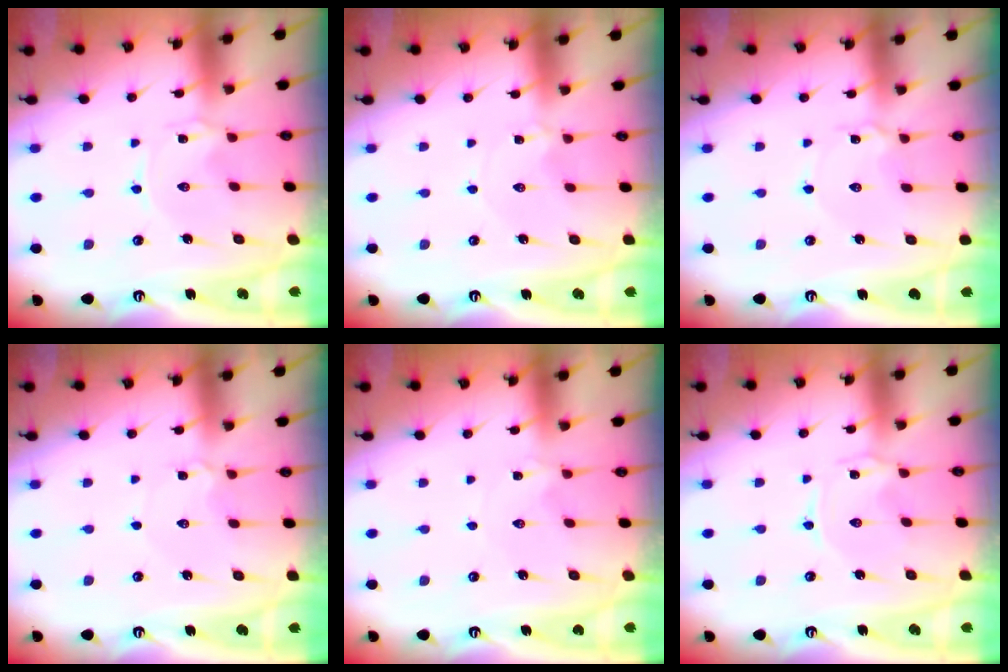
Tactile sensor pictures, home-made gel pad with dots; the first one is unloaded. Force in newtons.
{"total": 0.9, "press": 0.9, "slide": 0.2}
{"total": 2.8, "press": 2.8, "slide": 0.3}
{"total": 2.6, "press": 2.6, "slide": 0.3}
{"total": 0.6, "press": 0.6, "slide": 0.3}
{"total": 0.6, "press": 0.6, "slide": 0.2}